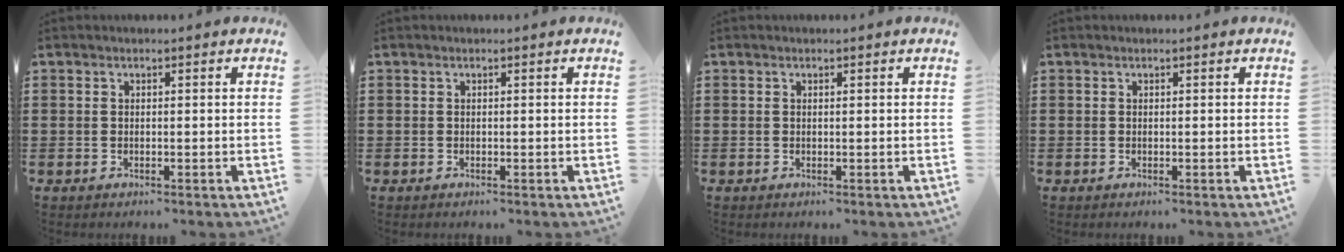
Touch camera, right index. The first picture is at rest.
{"total": 0.0}
{"total": 0.0}
{"total": 0.0}